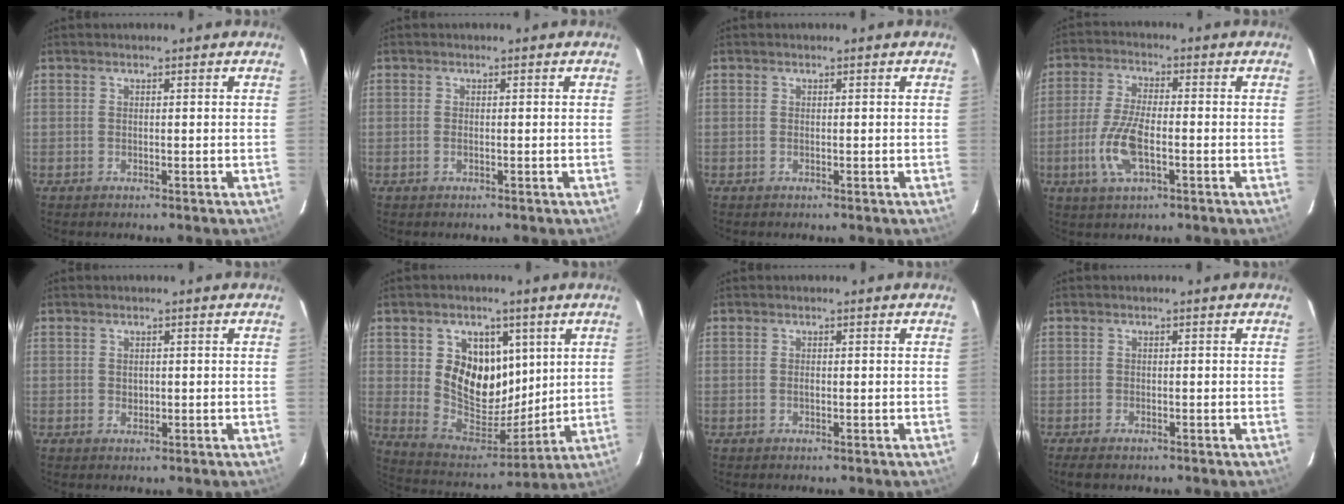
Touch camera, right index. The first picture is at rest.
{"total": 0.7, "force": [-0.3, 0.3, 0.6], "torque": [-0.014, 0.000, -0.006]}
{"total": 0.0}
{"total": 9.3, "force": [-2.9, 3.4, 8.1], "torque": [-0.177, -0.003, -0.058]}
{"total": 1.1, "force": [0.0, 1.0, 0.4], "torque": [-0.003, 0.001, 0.002]}
{"total": 14.8, "force": [4.4, 11.0, 8.9], "torque": [-0.174, -0.002, 0.096]}
{"total": 0.6, "force": [-0.2, 0.4, 0.4], "torque": [-0.007, -0.001, -0.003]}
{"total": 3.1, "force": [-2.4, 1.1, 1.7], "torque": [-0.040, -0.011, -0.043]}